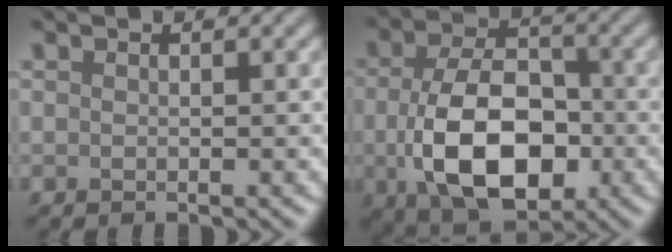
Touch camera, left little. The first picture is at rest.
{"total": 10.1, "force": [-1.9, 6.1, 7.8], "torque": [-0.157, -0.016, -0.025]}